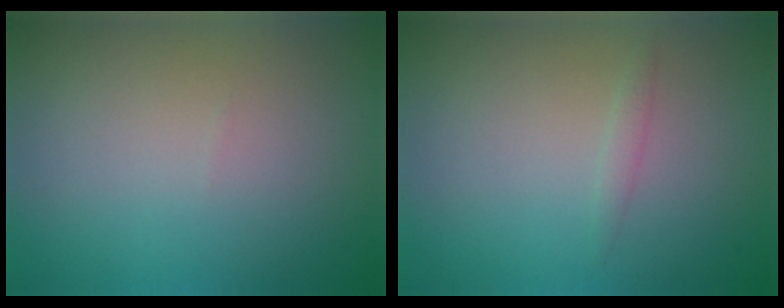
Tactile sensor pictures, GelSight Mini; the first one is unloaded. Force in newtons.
{"total": 0.8, "press": 0.8, "slide": 0.1}